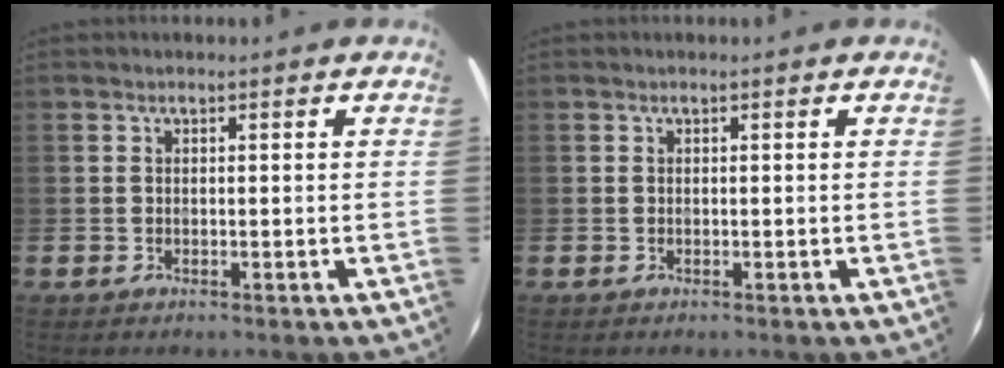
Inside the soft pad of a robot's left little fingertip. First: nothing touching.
{"total": 0.0}